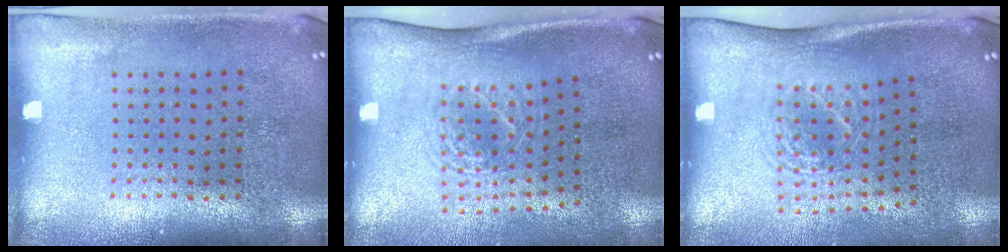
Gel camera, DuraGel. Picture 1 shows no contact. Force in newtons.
{"total": 1.7, "press": 1.3, "slide": 1.2}
{"total": 1.7, "press": 1.3, "slide": 1.2}